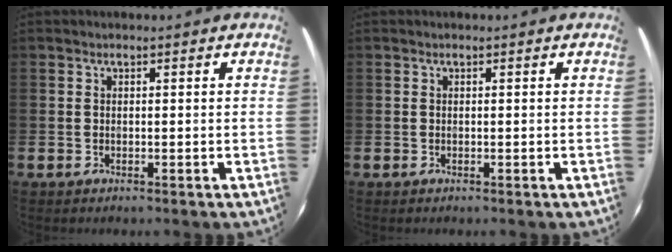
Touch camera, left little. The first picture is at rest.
{"total": 0.0}